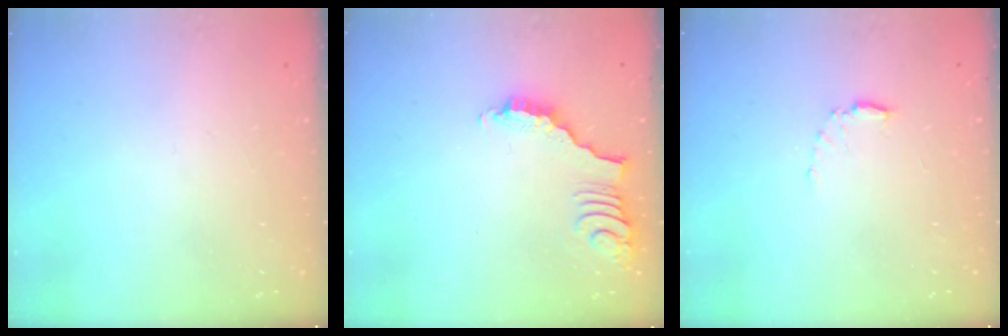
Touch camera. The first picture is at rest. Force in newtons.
{"total": 2.5, "press": 2.5, "slide": 0.3}
{"total": 4.7, "press": 4.7, "slide": 0.6}